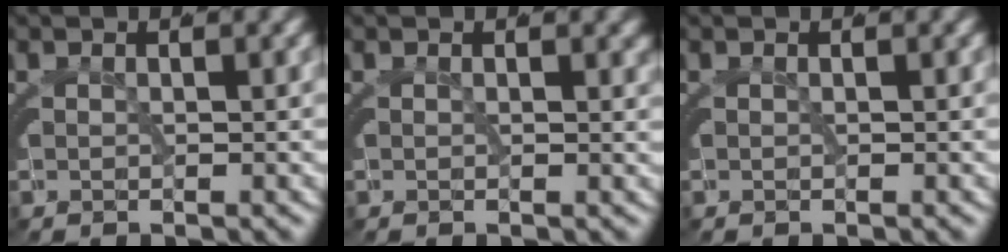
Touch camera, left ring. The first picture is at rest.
{"total": 0.7, "force": [0.5, 0.3, 0.4], "torque": [-0.003, -0.002, 0.005]}
{"total": 0.0}